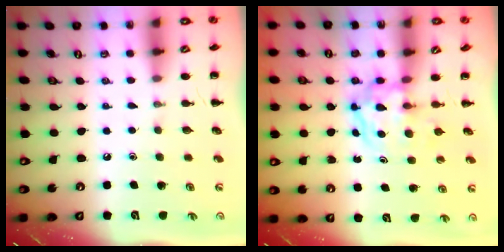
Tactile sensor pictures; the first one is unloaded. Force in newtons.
{"total": 3.9, "press": 3.9, "slide": 0.5}